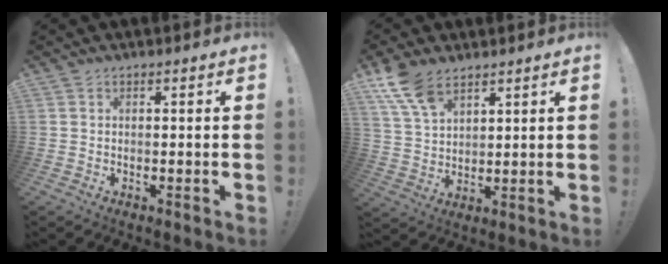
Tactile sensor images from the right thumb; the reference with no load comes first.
{"total": 9.9, "force": [6.9, 4.9, 5.2], "torque": [-0.101, -0.032, 0.135]}